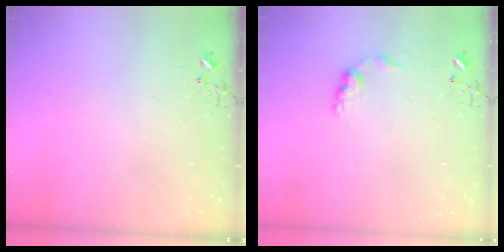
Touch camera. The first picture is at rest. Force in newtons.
{"total": 8.6, "press": 8.6, "slide": 0.4}